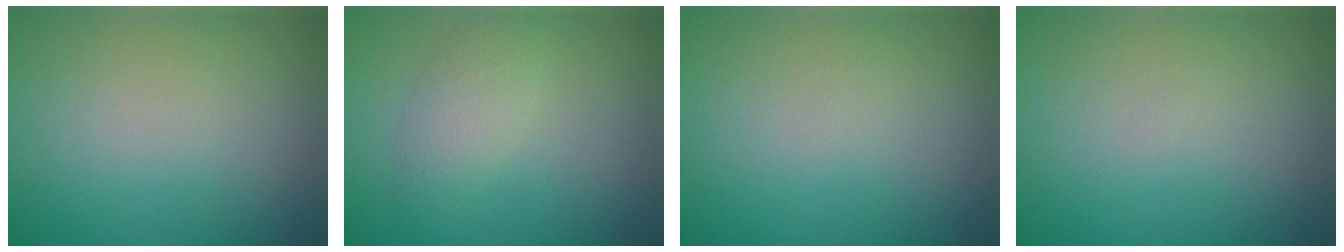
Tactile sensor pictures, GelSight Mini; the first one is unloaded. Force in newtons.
{"total": 2.3, "press": 2.3, "slide": 0.1}
{"total": 0.0}
{"total": 0.0}